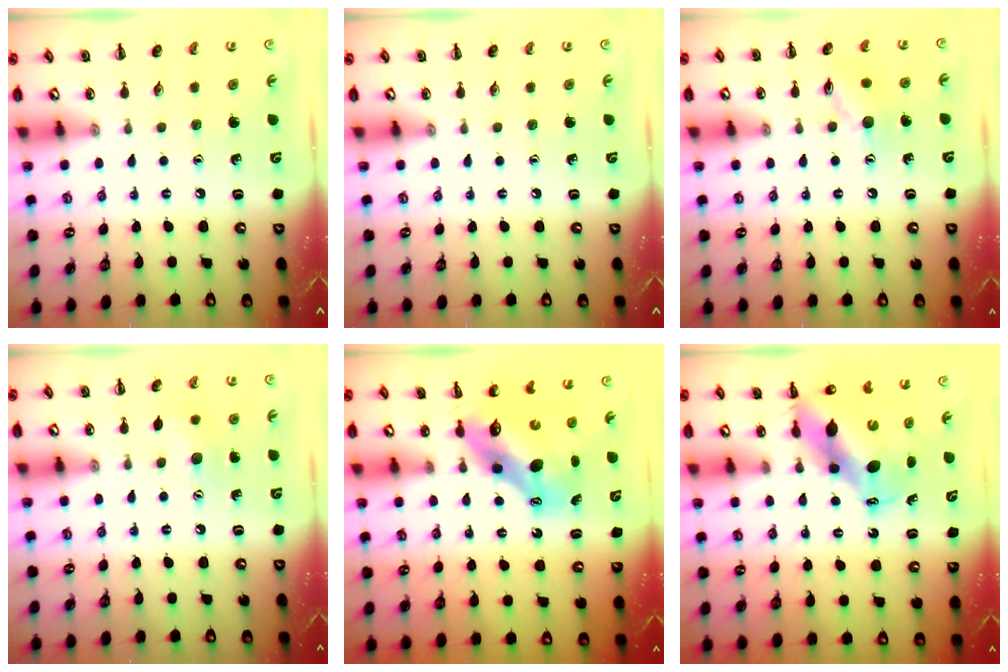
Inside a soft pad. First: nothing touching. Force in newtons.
{"total": 0.0}
{"total": 8.6, "press": 8.6, "slide": 0.7}
{"total": 8.8, "press": 8.7, "slide": 1.4}
{"total": 8.9, "press": 8.6, "slide": 2.3}
{"total": 10.6, "press": 10.2, "slide": 3.0}